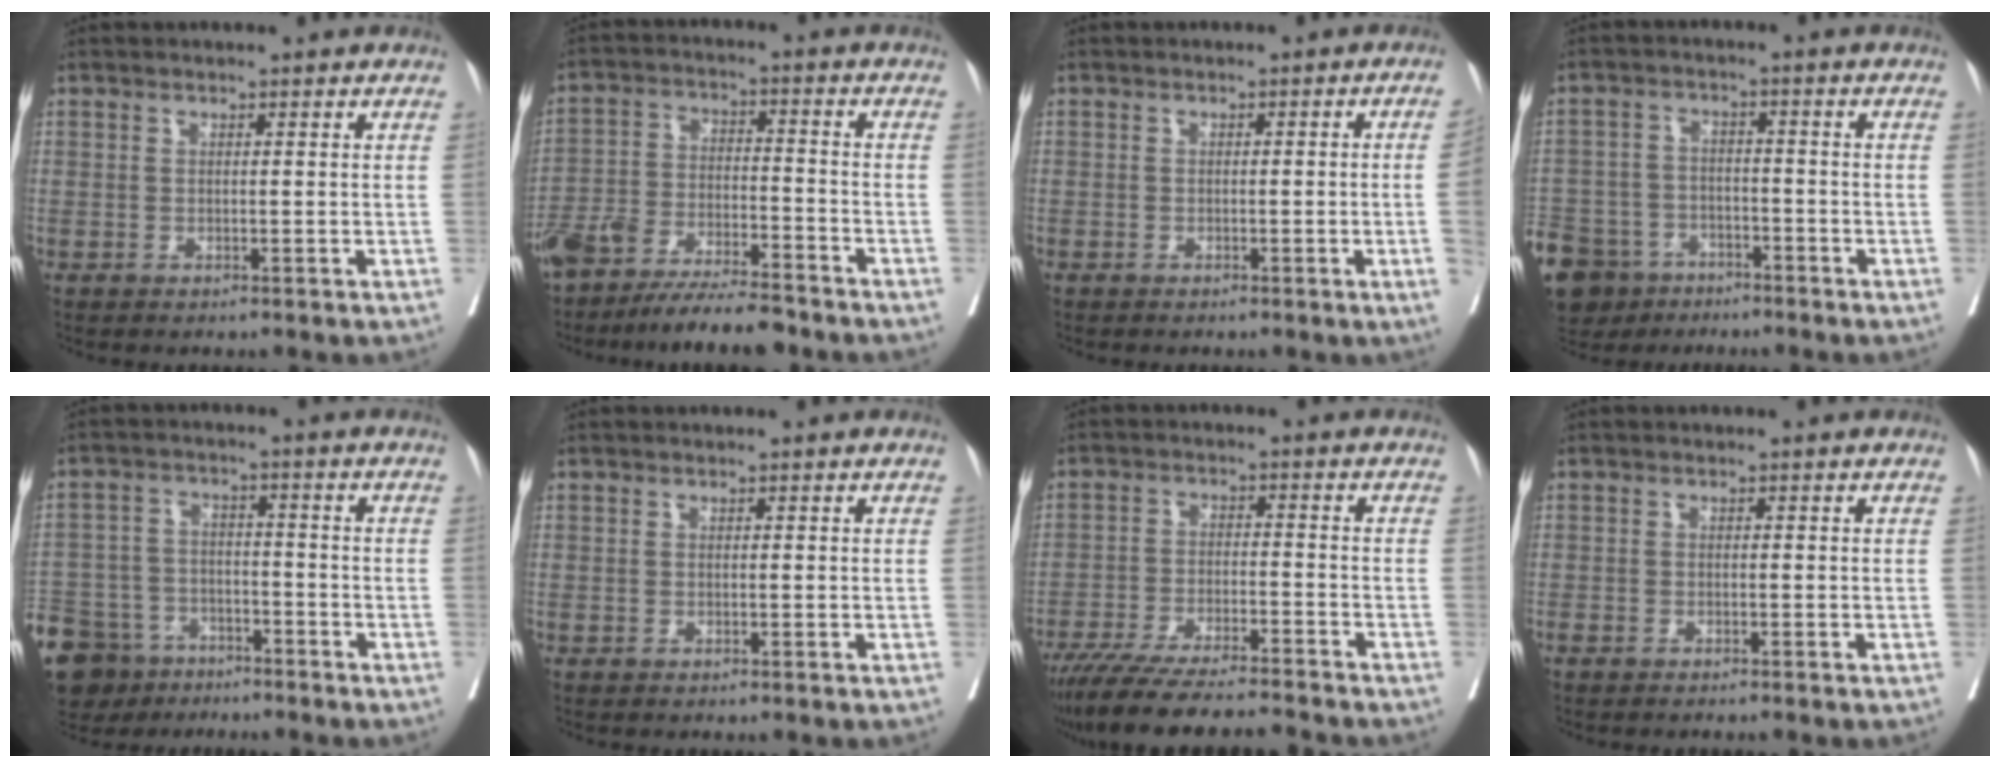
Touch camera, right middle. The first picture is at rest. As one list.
[{"total": 13.2, "force": [-11.5, 2.0, 6.3], "torque": [-0.104, -0.012, -0.192]}, {"total": 3.2, "force": [-0.7, -0.4, 3.1], "torque": [-0.039, 0.004, -0.007]}, {"total": 16.2, "force": [-10.7, 10.7, 5.8], "torque": [-0.170, -0.006, -0.166]}, {"total": 16.5, "force": [-11.7, 10.1, 5.8], "torque": [-0.158, -0.001, -0.184]}, {"total": 0.0}, {"total": 16.0, "force": [-14.5, 0.9, 6.8], "torque": [-0.111, -0.026, -0.224]}, {"total": 1.8, "force": [-1.6, 0.1, 0.7], "torque": [-0.013, -0.003, -0.023]}]